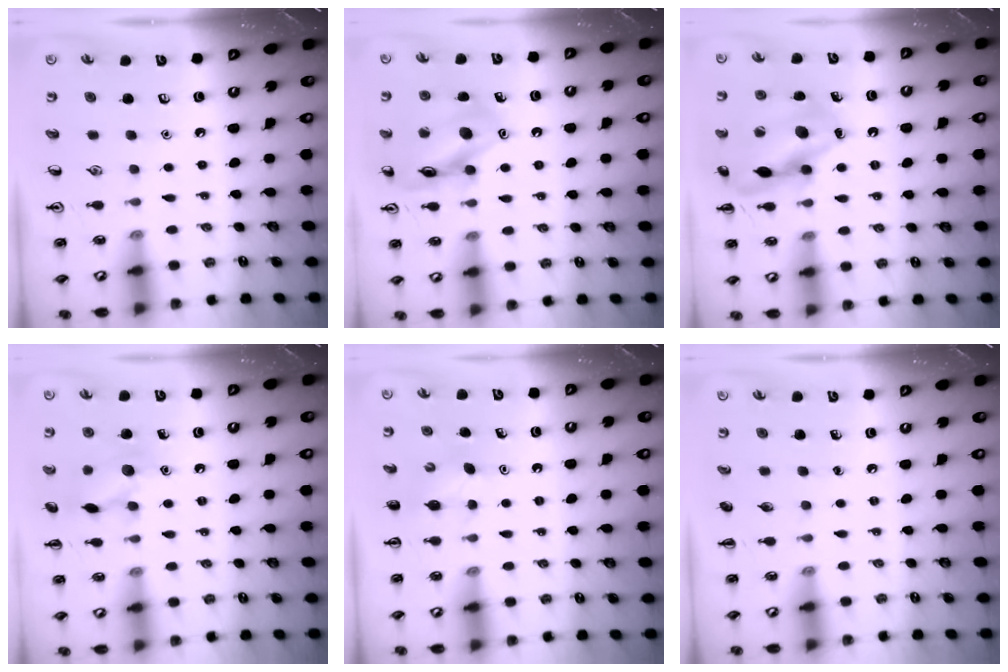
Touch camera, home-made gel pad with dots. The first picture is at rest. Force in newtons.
{"total": 13.4, "press": 13.3, "slide": 1.1}
{"total": 14.8, "press": 14.8, "slide": 1.0}
{"total": 10.6, "press": 10.6, "slide": 0.6}
{"total": 2.7, "press": 2.6, "slide": 0.7}
{"total": 0.0}